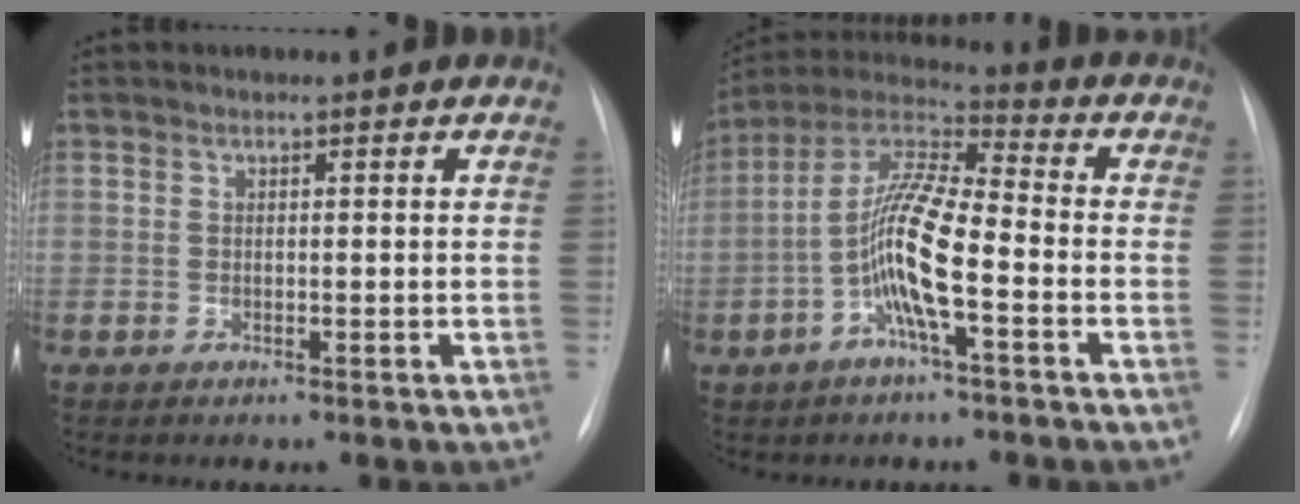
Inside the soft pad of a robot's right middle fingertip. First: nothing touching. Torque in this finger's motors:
{"motor_torque": [1.78, -0.36, 0.48, 0.14]}